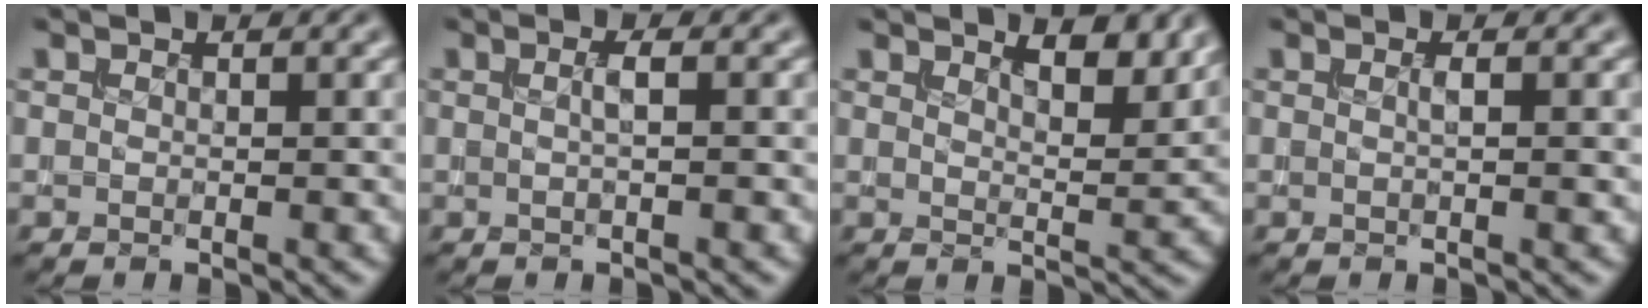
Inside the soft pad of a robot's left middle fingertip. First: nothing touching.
{"total": 1.1, "force": [-0.1, 0.0, 1.1], "torque": [-0.022, 0.006, -0.004]}
{"total": 4.2, "force": [2.9, 1.2, 2.7], "torque": [-0.041, -0.002, 0.041]}
{"total": 0.8, "force": [0.0, -0.1, 0.8], "torque": [-0.013, 0.003, -0.001]}